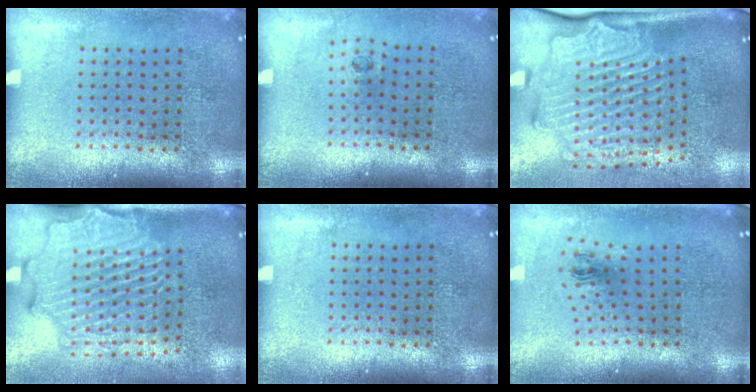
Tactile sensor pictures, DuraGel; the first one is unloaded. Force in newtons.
{"total": 0.5, "press": 0.2, "slide": 0.4}
{"total": 3.1, "press": 2.2, "slide": 2.2}
{"total": 2.6, "press": 2.2, "slide": 1.4}
{"total": 0.0}
{"total": 1.0, "press": 0.5, "slide": 0.9}